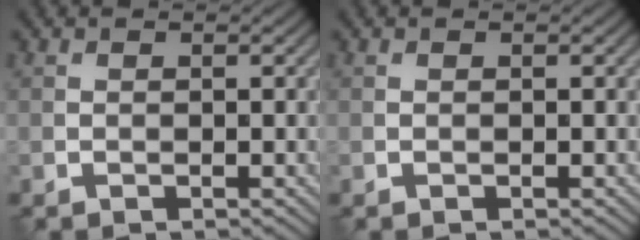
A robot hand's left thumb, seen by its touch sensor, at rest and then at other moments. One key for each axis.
{"total": 0.0}